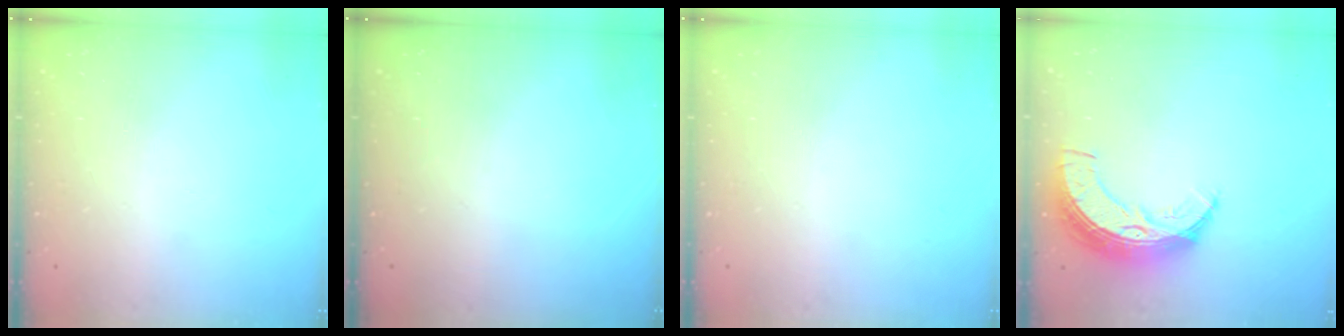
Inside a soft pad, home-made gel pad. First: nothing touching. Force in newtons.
{"total": 0.0}
{"total": 0.0}
{"total": 11.5, "press": 11.5, "slide": 0.9}